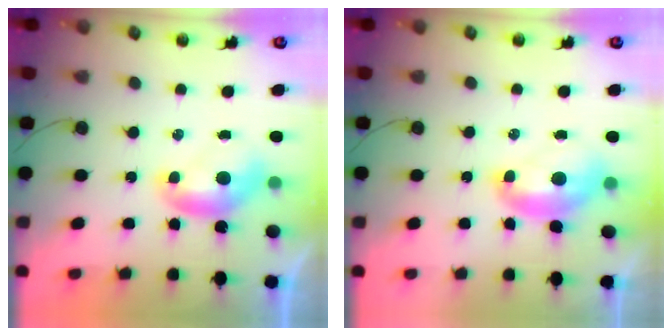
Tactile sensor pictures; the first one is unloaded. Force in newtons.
{"total": 2.1, "press": 2.0, "slide": 0.7}